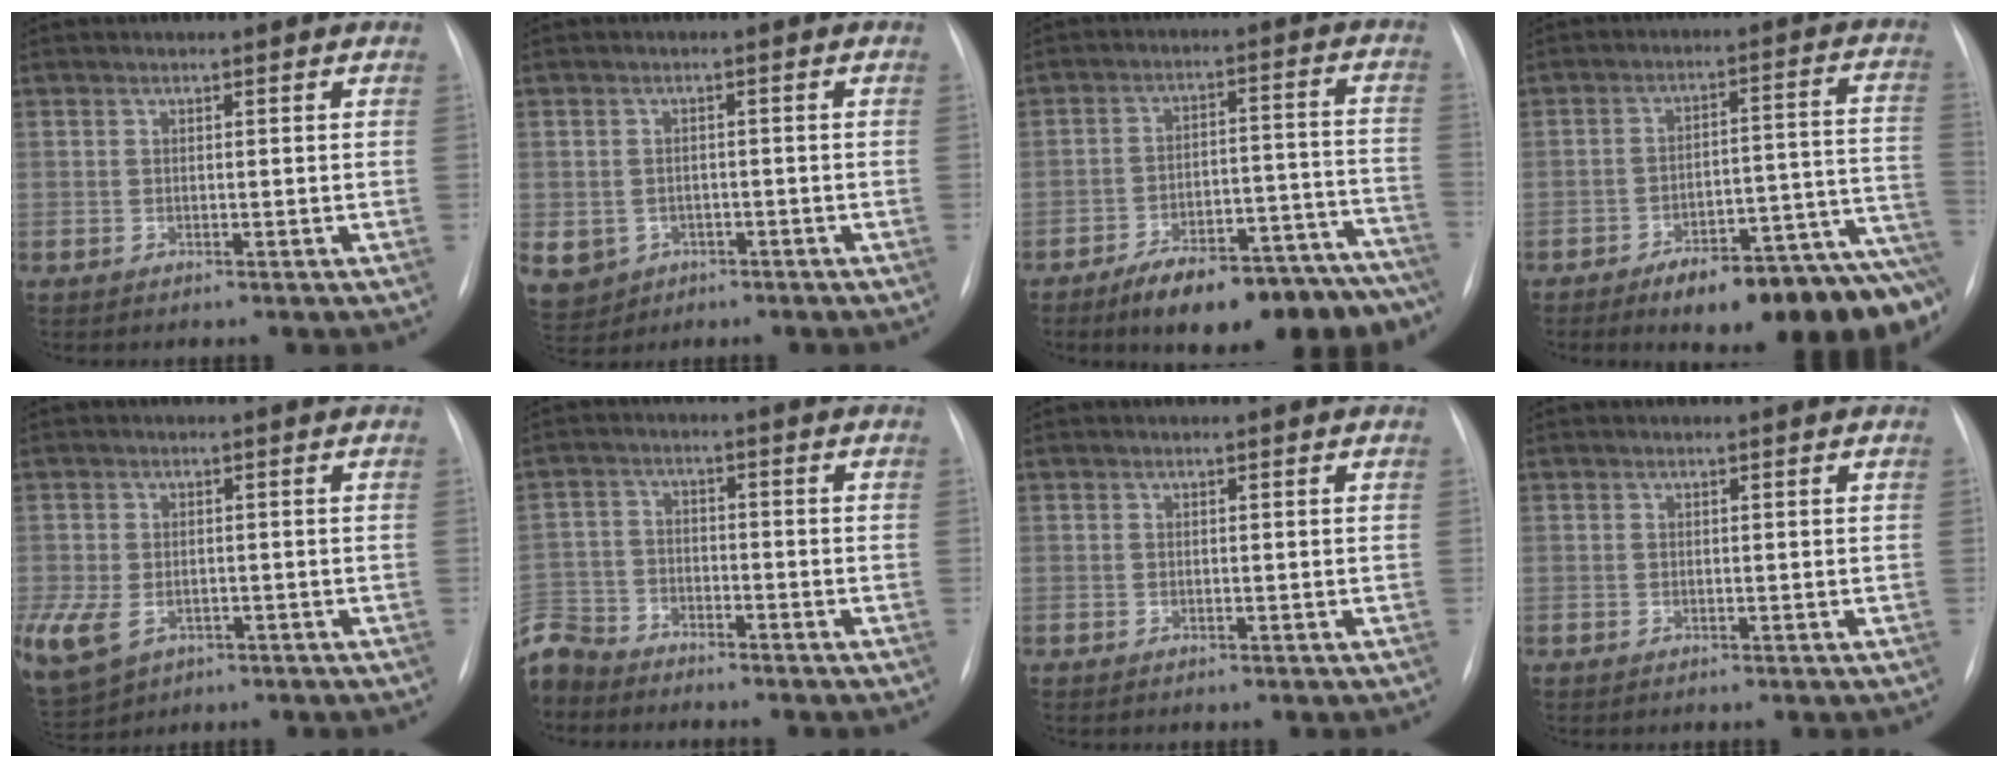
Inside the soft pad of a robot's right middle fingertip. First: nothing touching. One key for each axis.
{"total": 9.9, "fx": -3.8, "fy": 8.6, "fz": 2.9, "tx": -0.093, "ty": 0.010, "tz": -0.045}
{"total": 20.3, "fx": -16.5, "fy": 5.8, "fz": 10.2, "tx": -0.072, "ty": 0.045, "tz": -0.232}
{"total": 18.0, "fx": -12.5, "fy": 3.8, "fz": 12.3, "tx": -0.073, "ty": 0.045, "tz": -0.171}
{"total": 19.0, "fx": -8.0, "fy": 14.1, "fz": 9.9, "tx": -0.321, "ty": -0.031, "tz": -0.117}
{"total": 8.6, "fx": -8.0, "fy": 3.3, "fz": 0.7, "tx": -0.026, "ty": 0.001, "tz": -0.157}
{"total": 0.0}
{"total": 0.0}